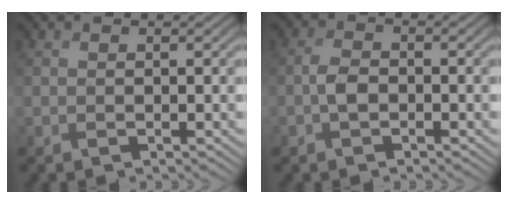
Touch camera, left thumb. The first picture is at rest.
{"total": 2.3, "force": [-0.9, 1.2, 1.7], "torque": [-0.035, 0.005, -0.023]}